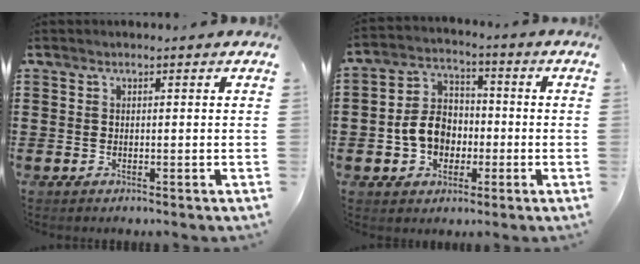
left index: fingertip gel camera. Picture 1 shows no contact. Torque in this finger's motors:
{"motor_torque": [0.59, 0.35, 0.43, 0.11]}